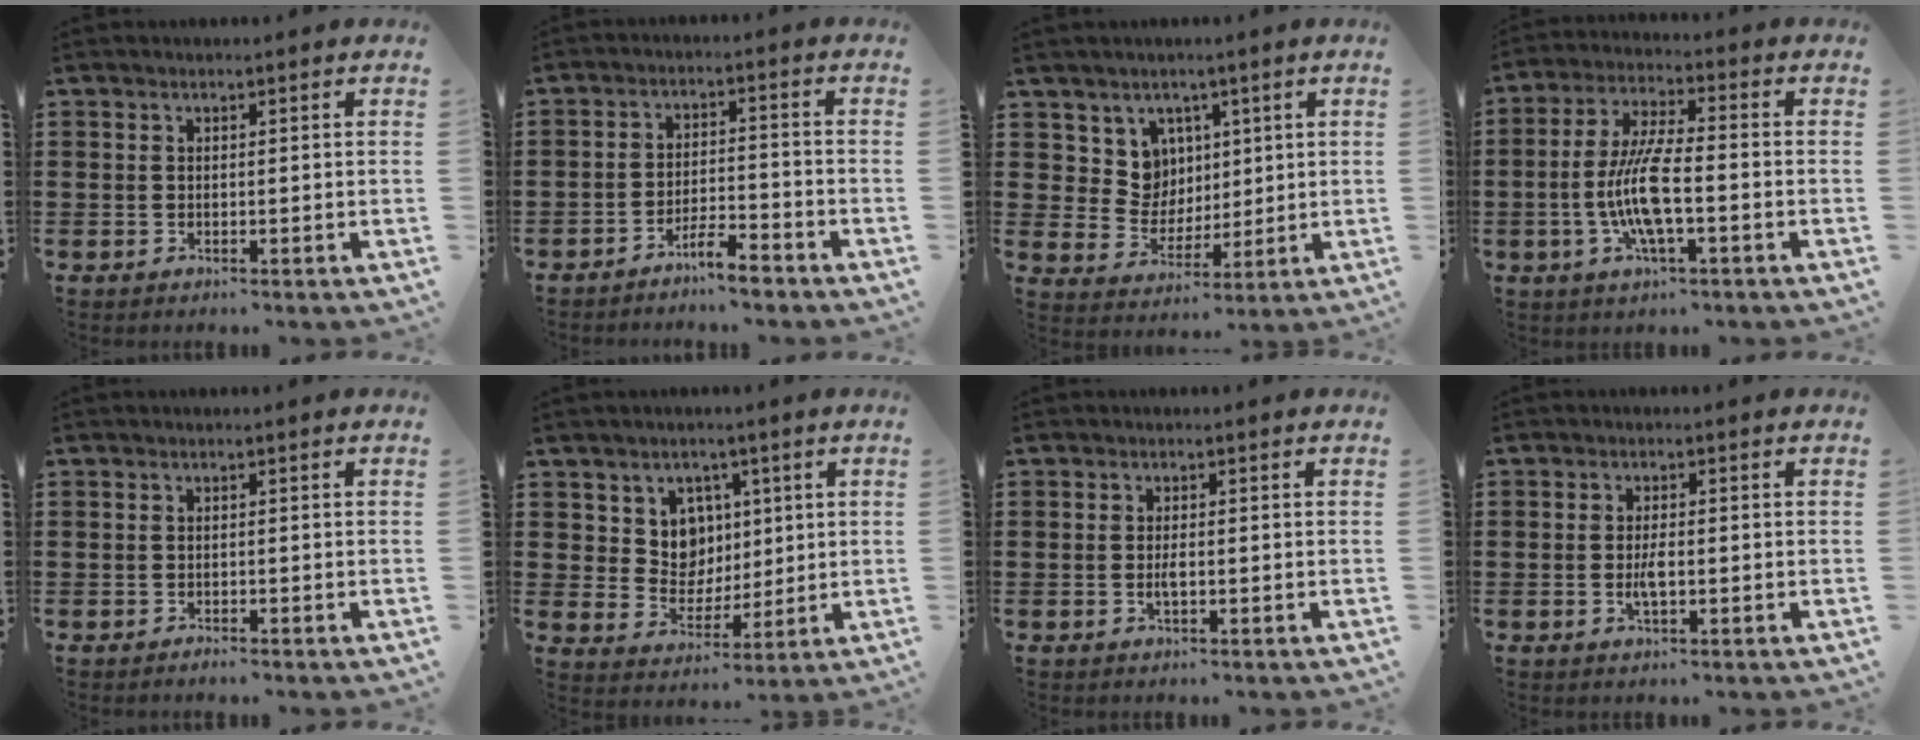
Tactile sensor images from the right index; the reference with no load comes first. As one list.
[{"total": 4.9, "force": [-4.3, 0.5, 2.3], "torque": [-0.048, 0.004, -0.083]}, {"total": 7.1, "force": [2.9, 6.2, 1.8], "torque": [-0.060, 0.001, 0.056]}, {"total": 9.2, "force": [-2.3, 2.1, 8.6], "torque": [-0.192, -0.013, -0.051]}, {"total": 0.8, "force": [-0.7, -0.1, 0.1], "torque": [-0.004, -0.003, -0.015]}, {"total": 6.6, "force": [2.4, 5.8, 2.0], "torque": [-0.056, 0.003, 0.042]}, {"total": 1.6, "force": [-0.3, 0.5, 1.5], "torque": [-0.036, -0.003, -0.009]}, {"total": 2.9, "force": [-0.6, 0.9, 2.6], "torque": [-0.054, -0.002, -0.014]}]